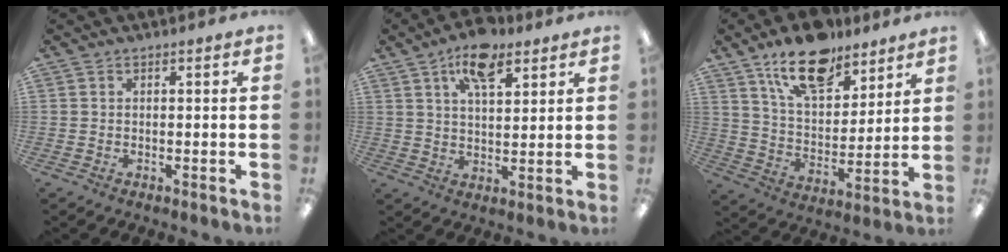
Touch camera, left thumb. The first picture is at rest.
{"total": 11.1, "force": [6.8, 4.8, 7.3], "torque": [-0.114, -0.025, 0.117]}
{"total": 15.8, "force": [11.6, 7.5, 7.7], "torque": [-0.122, -0.061, 0.206]}